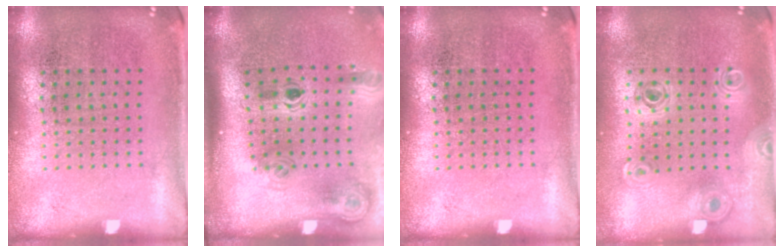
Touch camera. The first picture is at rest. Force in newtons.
{"total": 2.0, "press": 1.3, "slide": 1.5}
{"total": 0.0}
{"total": 0.9, "press": 0.9, "slide": 0.1}